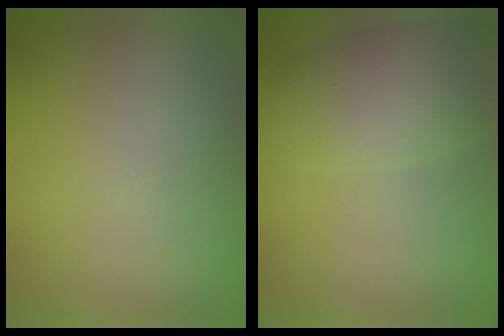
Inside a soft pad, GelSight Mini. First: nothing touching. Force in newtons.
{"total": 5.0, "press": 5.0, "slide": 0.0}